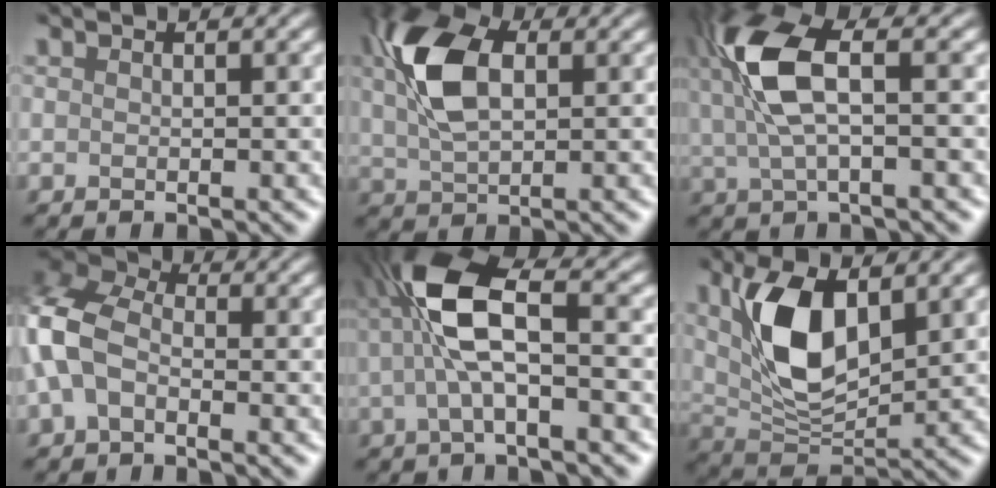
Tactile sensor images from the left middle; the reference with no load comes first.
{"total": 6.4, "force": [2.1, 3.4, 5.1], "torque": [-0.131, 0.015, 0.043]}
{"total": 6.0, "force": [1.4, 2.0, 5.5], "torque": [-0.150, 0.016, 0.031]}
{"total": 6.2, "force": [-1.0, 4.2, 4.4], "torque": [-0.145, 0.014, -0.026]}
{"total": 6.8, "force": [0.0, 1.9, 6.6], "torque": [-0.163, 0.026, 0.002]}
{"total": 6.7, "force": [2.3, 3.0, 5.5], "torque": [-0.135, 0.001, 0.056]}